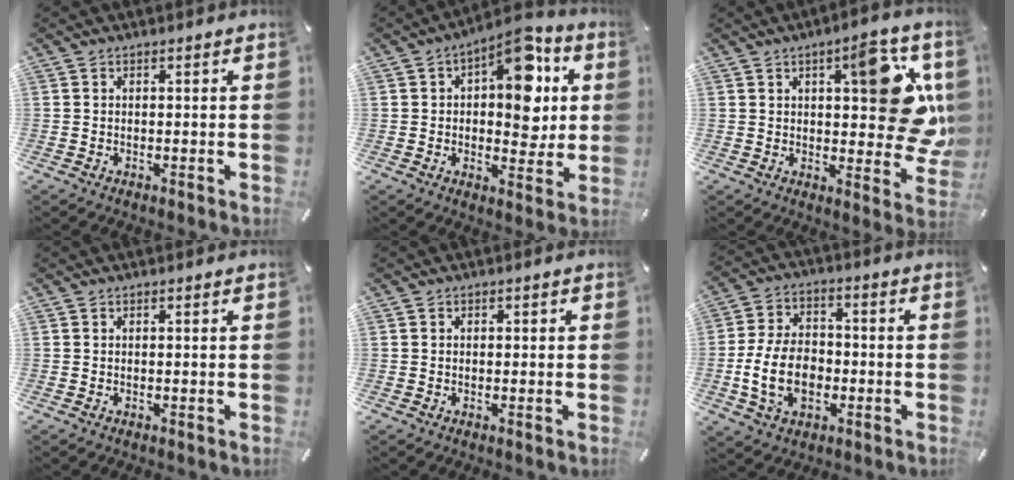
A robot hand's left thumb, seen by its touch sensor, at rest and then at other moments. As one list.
[{"total": 14.0, "force": [4.8, 8.3, 10.2], "torque": [-0.120, -0.037, 0.081]}, {"total": 18.2, "force": [5.8, 7.2, 15.7], "torque": [-0.177, -0.034, 0.086]}, {"total": 0.0}, {"total": 0.7, "force": [-0.1, 0.5, 0.5], "torque": [-0.010, 0.002, -0.003]}, {"total": 12.8, "force": [-3.0, 9.0, 8.7], "torque": [-0.197, 0.009, -0.050]}]